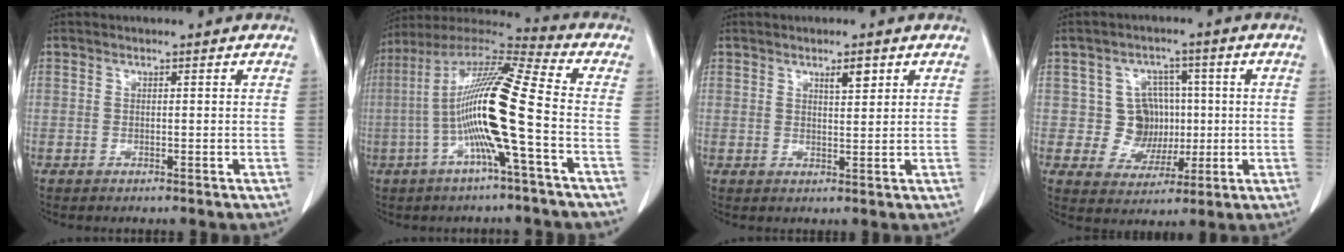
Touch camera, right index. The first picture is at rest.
{"total": 16.1, "force": [-3.1, -0.1, 15.8], "torque": [-0.302, 0.011, -0.072]}
{"total": 2.6, "force": [1.5, 0.7, 1.9], "torque": [-0.033, -0.003, 0.025]}
{"total": 7.0, "force": [0.5, 6.7, 2.2], "torque": [-0.026, 0.021, 0.017]}